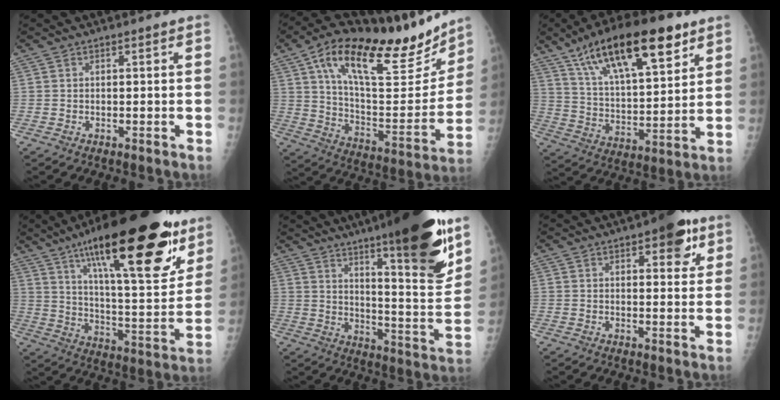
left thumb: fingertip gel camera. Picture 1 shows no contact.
{"total": 27.9, "force": [17.3, 10.0, 19.5], "torque": [-0.264, -0.040, 0.285]}
{"total": 22.9, "force": [13.2, 8.2, 16.8], "torque": [-0.259, -0.032, 0.230]}
{"total": 31.4, "force": [18.2, 9.2, 23.9], "torque": [-0.338, -0.050, 0.288]}
{"total": 24.7, "force": [15.5, 3.8, 18.8], "torque": [-0.250, -0.075, 0.233]}
{"total": 8.0, "force": [4.1, 3.3, 6.0], "torque": [-0.051, -0.012, 0.045]}